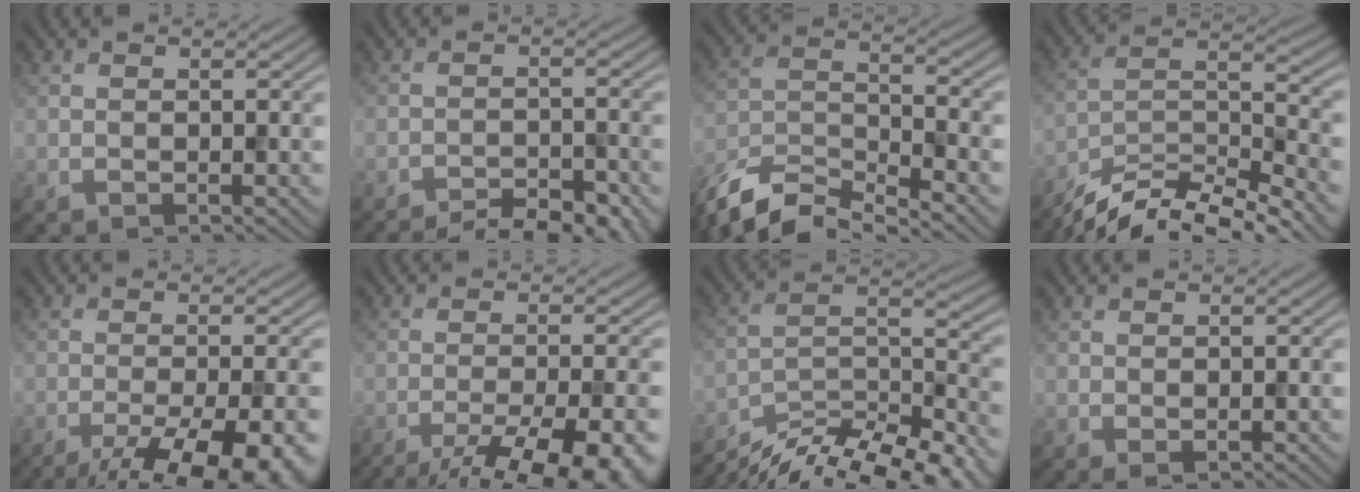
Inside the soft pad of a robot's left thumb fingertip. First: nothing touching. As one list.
[{"total": 9.3, "force": [-8.1, 2.2, 3.9], "torque": [-0.057, -0.001, -0.104]}, {"total": 10.4, "force": [-8.7, 2.7, 5.0], "torque": [-0.102, -0.008, -0.174]}, {"total": 11.6, "force": [-9.4, 2.6, 6.2], "torque": [-0.115, -0.002, -0.175]}, {"total": 13.8, "force": [-8.1, 3.9, 10.4], "torque": [-0.150, -0.021, -0.099]}, {"total": 13.8, "force": [-9.3, 3.7, 9.5], "torque": [-0.133, -0.020, -0.115]}, {"total": 15.0, "force": [-12.5, 3.7, 7.3], "torque": [-0.125, -0.006, -0.201]}, {"total": 0.6, "force": [0.1, 0.3, 0.5], "torque": [-0.009, -0.002, 0.002]}]